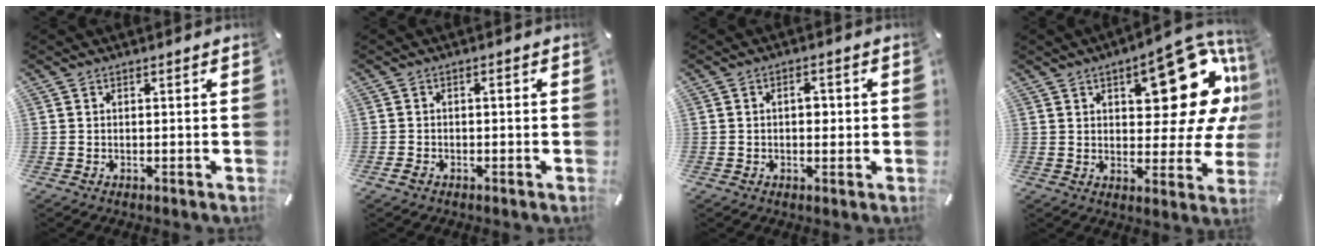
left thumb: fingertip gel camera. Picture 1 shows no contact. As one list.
[{"total": 1.5, "force": [-0.8, 1.0, 0.8], "torque": [-0.017, 0.004, -0.017]}, {"total": 2.9, "force": [0.1, 1.9, 2.2], "torque": [-0.030, 0.000, -0.003]}, {"total": 22.5, "force": [9.1, 10.9, 17.4], "torque": [-0.195, -0.071, 0.146]}]